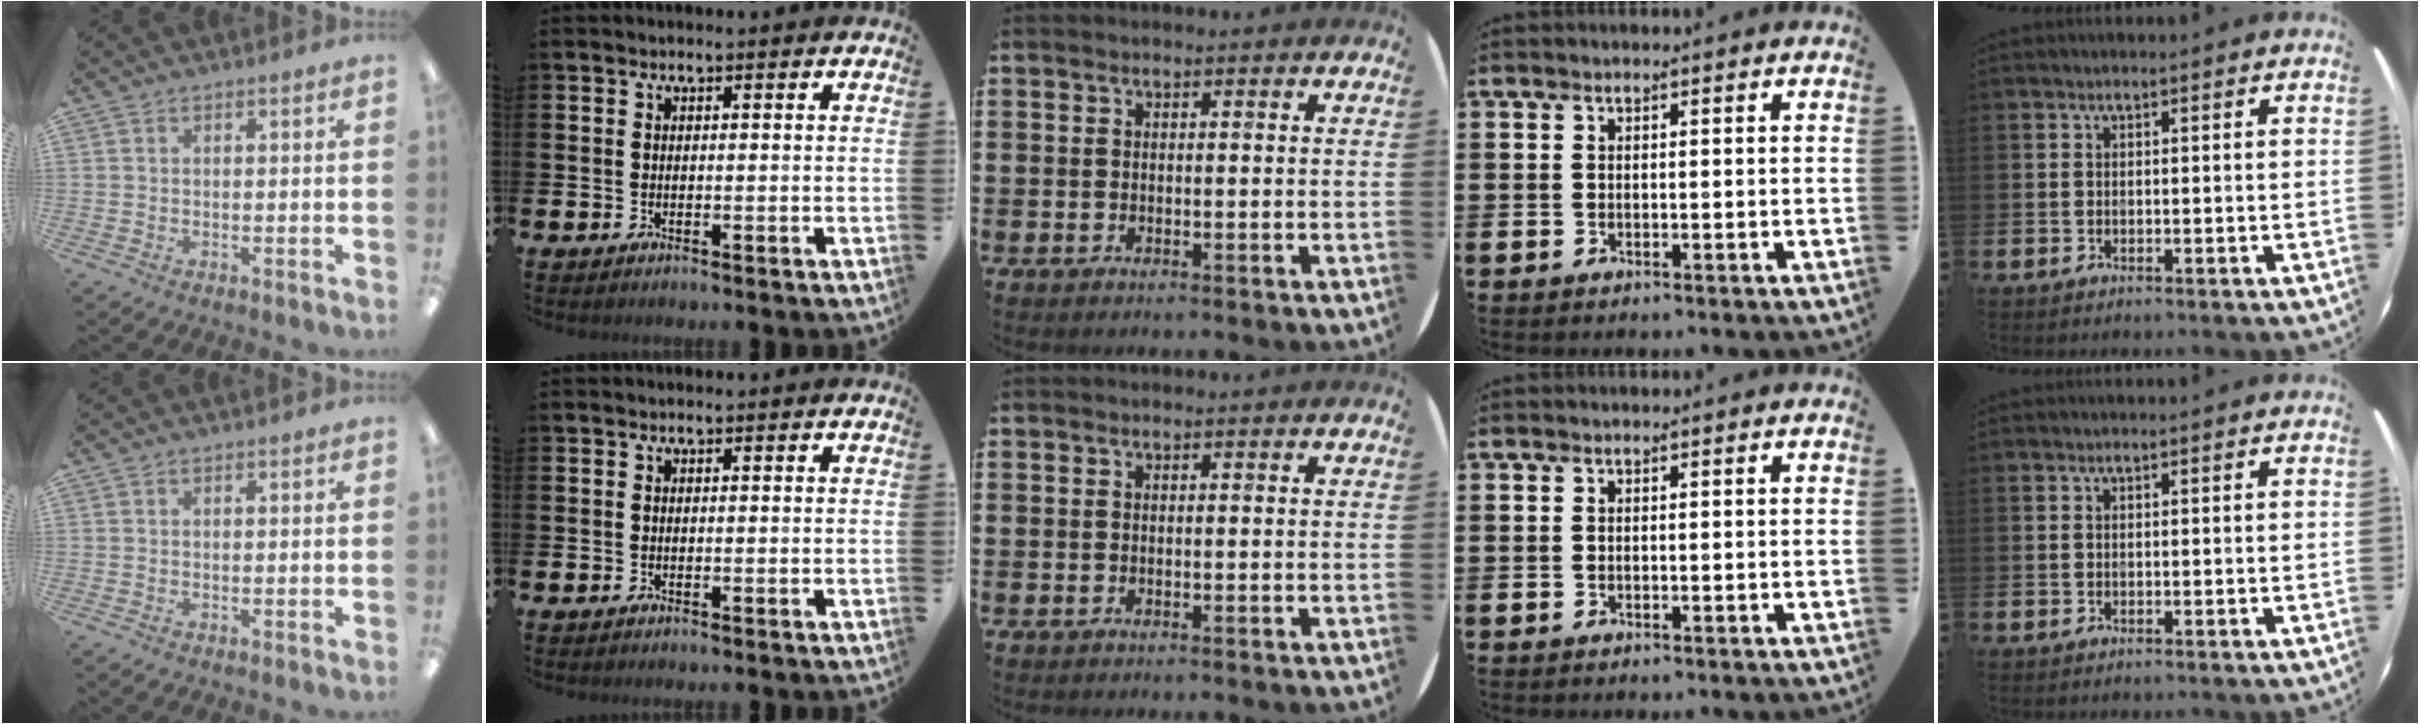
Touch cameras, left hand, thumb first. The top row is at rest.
{}